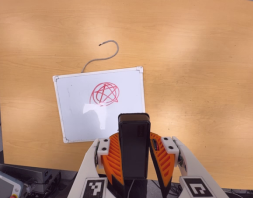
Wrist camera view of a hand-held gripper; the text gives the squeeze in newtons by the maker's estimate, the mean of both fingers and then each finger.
{"total": 8.1, "left": 6.5, "right": 9.7}